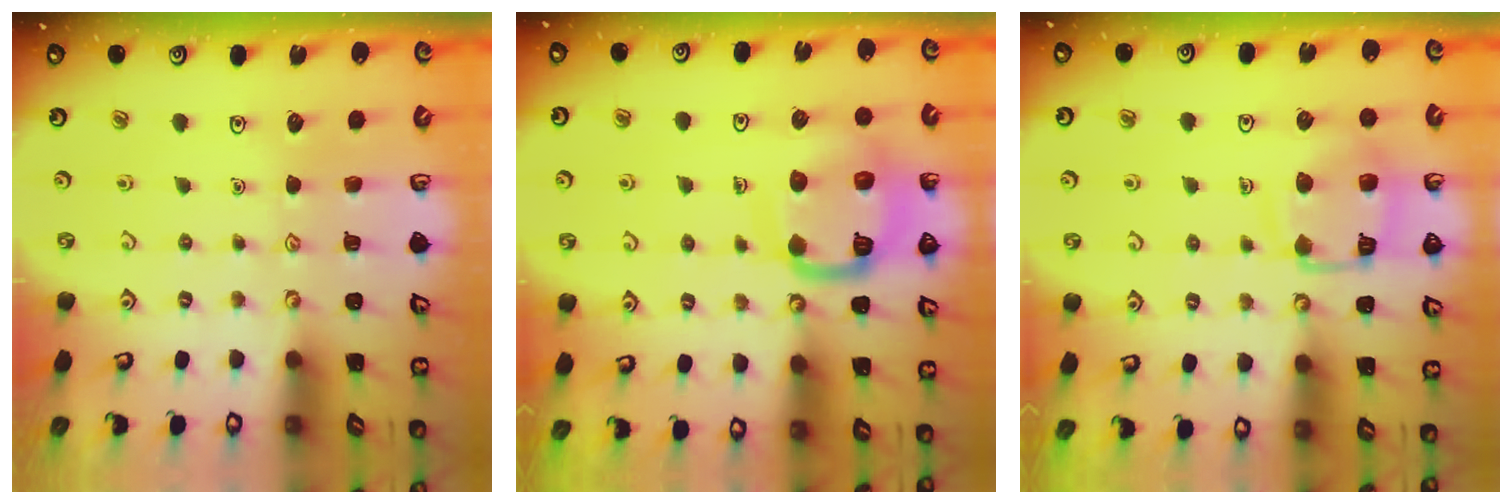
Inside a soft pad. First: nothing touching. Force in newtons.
{"total": 13.1, "press": 13.1, "slide": 1.1}
{"total": 13.1, "press": 13.0, "slide": 1.5}